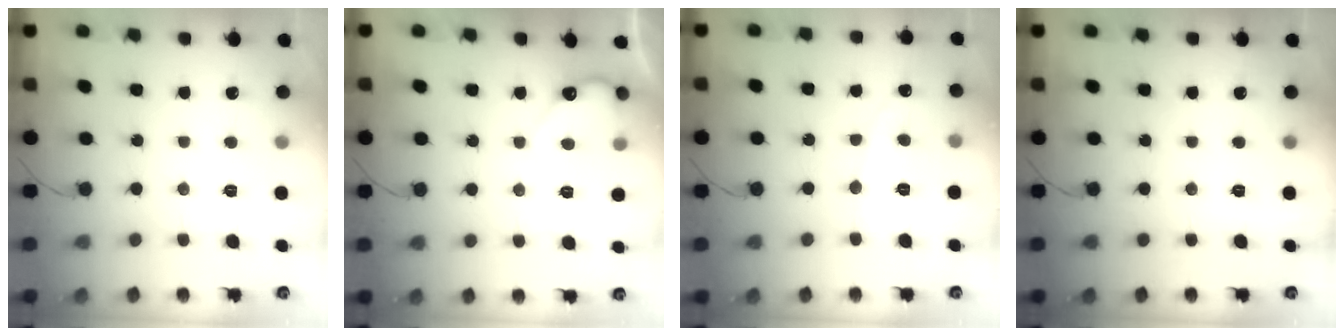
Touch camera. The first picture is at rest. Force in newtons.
{"total": 5.3, "press": 5.2, "slide": 0.5}
{"total": 1.7, "press": 1.7, "slide": 0.1}
{"total": 0.0}